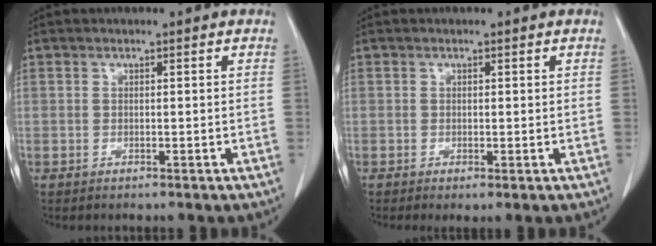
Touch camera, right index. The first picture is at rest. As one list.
[{"total": 0.9, "force": [-0.2, 0.2, 0.9], "torque": [-0.015, -0.004, -0.001]}]